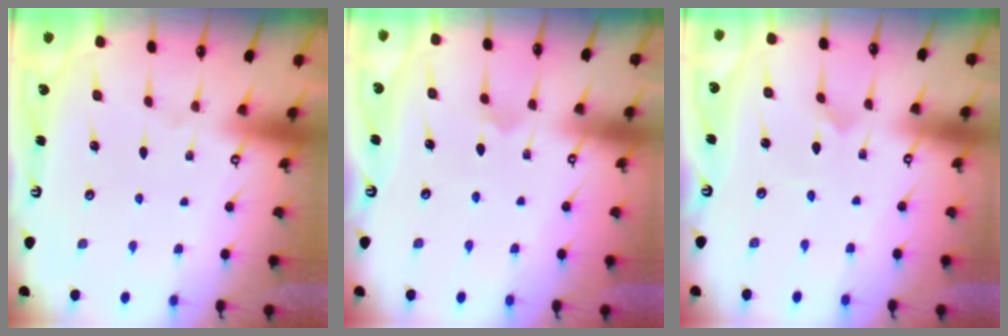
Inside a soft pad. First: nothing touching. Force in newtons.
{"total": 4.3, "press": 4.3, "slide": 0.5}
{"total": 0.0}